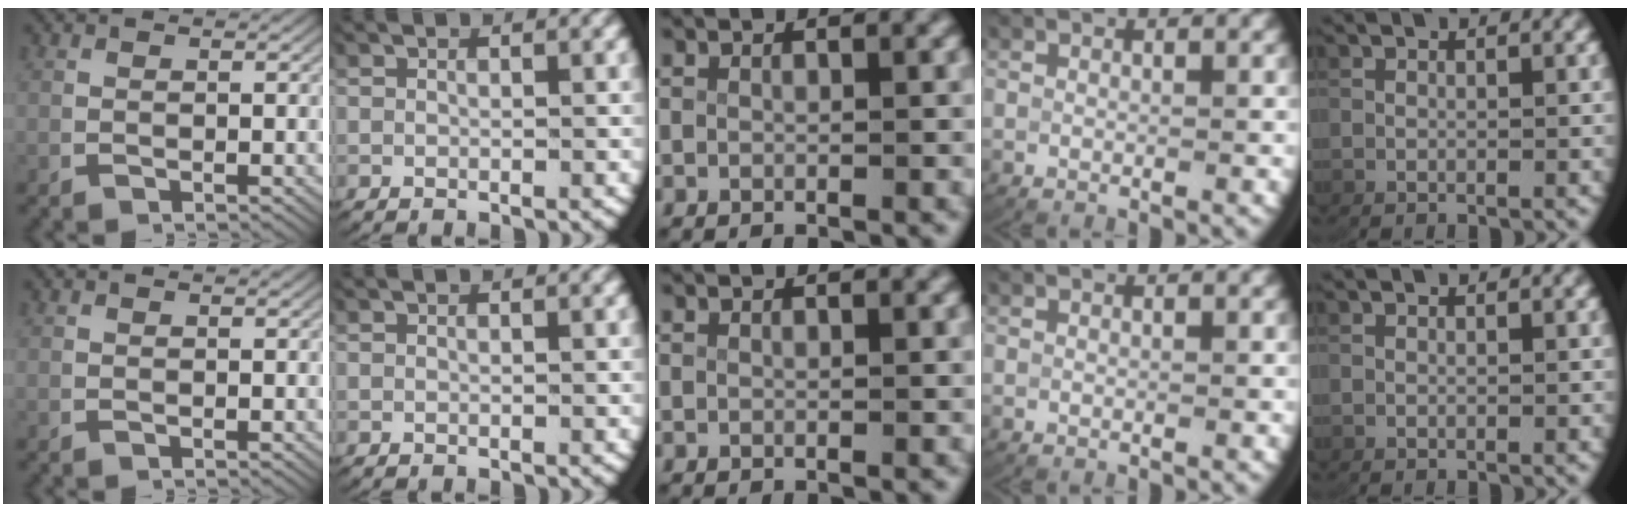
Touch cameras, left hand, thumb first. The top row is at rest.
{}